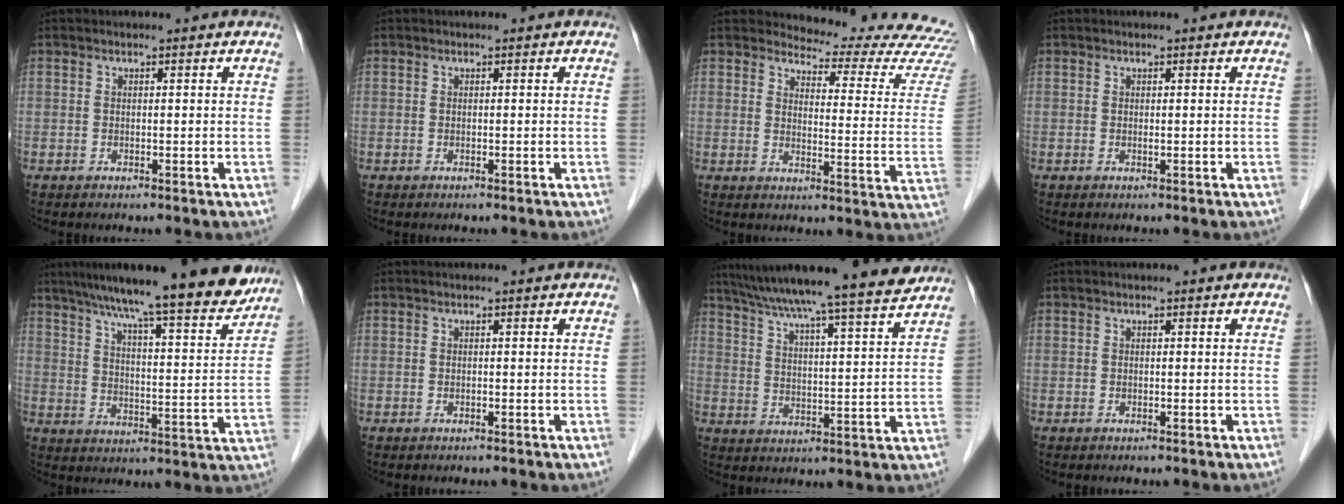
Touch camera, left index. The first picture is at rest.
{"total": 0.0}
{"total": 17.3, "force": [16.9, 1.9, 3.3], "torque": [-0.026, -0.119, 0.170]}
{"total": 0.0}
{"total": 19.7, "force": [16.5, 1.9, 10.5], "torque": [-0.158, -0.001, 0.233]}
{"total": 0.0}
{"total": 19.4, "force": [17.1, -0.4, 9.0], "torque": [-0.148, -0.007, 0.246]}
{"total": 0.0}